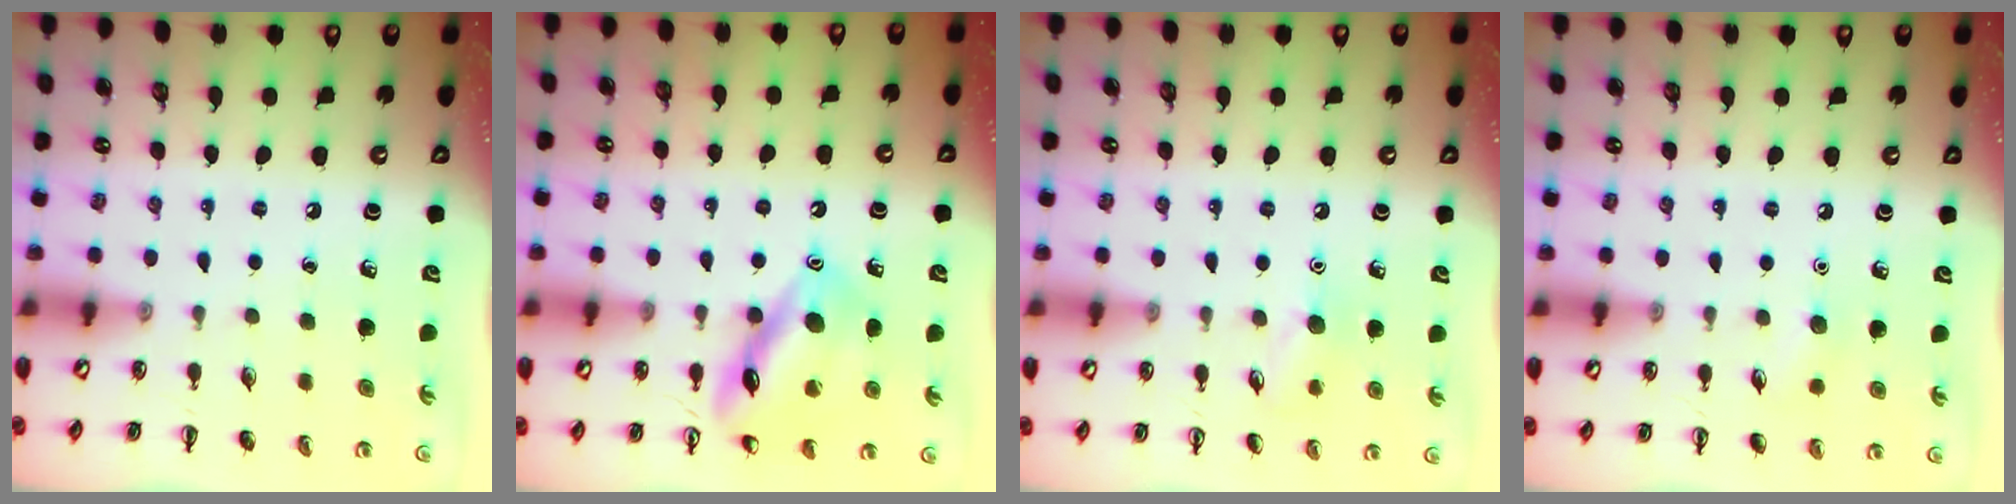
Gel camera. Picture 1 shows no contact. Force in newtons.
{"total": 13.8, "press": 13.7, "slide": 1.3}
{"total": 7.0, "press": 6.8, "slide": 1.6}
{"total": 4.9, "press": 4.6, "slide": 1.4}